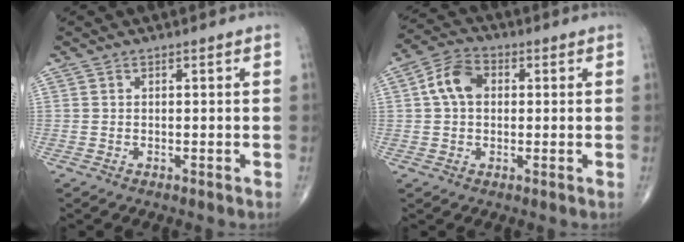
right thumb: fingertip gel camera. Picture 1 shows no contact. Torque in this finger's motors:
{"motor_torque": [-0.55, 0.68, 0.43, -0.23, 0.17]}